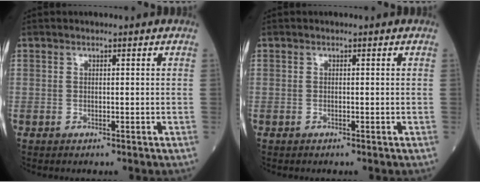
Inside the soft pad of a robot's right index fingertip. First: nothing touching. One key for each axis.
{"total": 0.0}